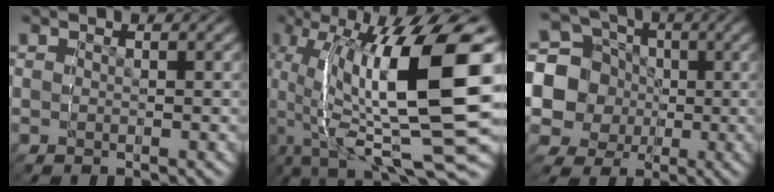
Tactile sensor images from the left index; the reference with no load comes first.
{"total": 12.0, "force": [2.0, 4.2, 11.1], "torque": [-0.186, 0.035, 0.030]}
{"total": 14.2, "force": [0.2, 12.5, 6.6], "torque": [-0.140, -0.043, 0.007]}